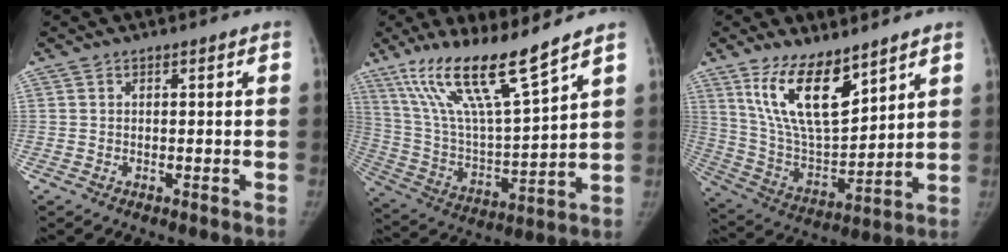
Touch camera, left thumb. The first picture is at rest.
{"total": 18.1, "force": [12.8, 2.2, 12.7], "torque": [-0.223, -0.064, 0.248]}
{"total": 15.2, "force": [9.6, 5.8, 10.3], "torque": [-0.159, -0.060, 0.199]}